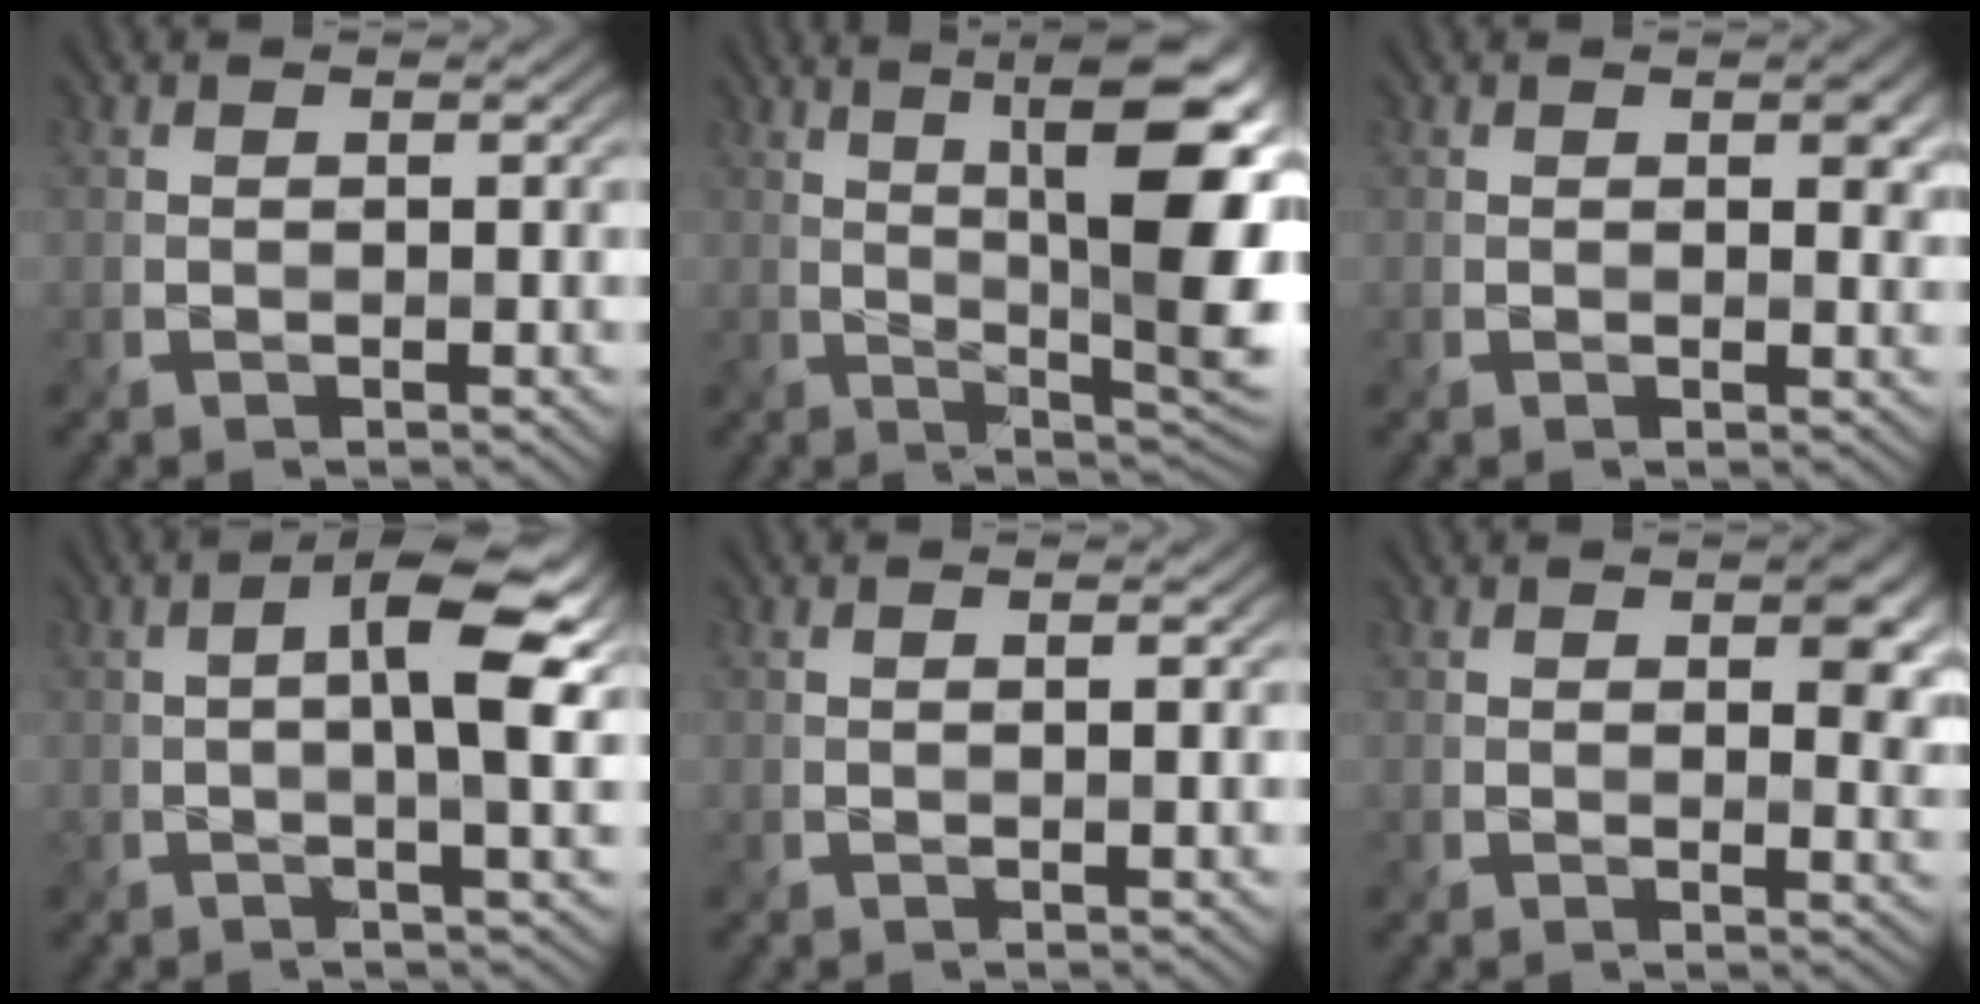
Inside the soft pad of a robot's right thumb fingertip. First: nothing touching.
{"total": 14.7, "force": [4.0, 3.5, 13.7], "torque": [-0.180, 0.014, 0.064]}
{"total": 2.8, "force": [0.9, 1.5, 2.2], "torque": [-0.030, -0.005, 0.017]}
{"total": 7.6, "force": [0.6, 1.9, 7.4], "torque": [-0.110, 0.011, 0.004]}
{"total": 0.6, "force": [0.0, -0.1, 0.6], "torque": [-0.010, 0.001, -0.002]}
{"total": 5.3, "force": [1.8, 2.6, 4.2], "torque": [-0.054, -0.004, 0.032]}